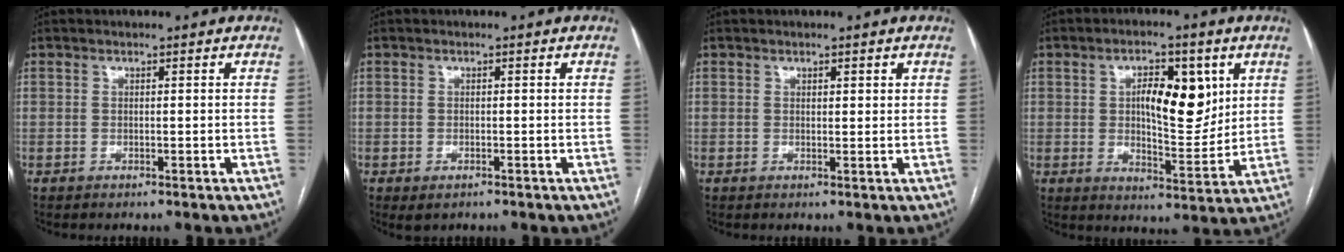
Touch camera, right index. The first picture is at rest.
{"total": 1.4, "force": [-0.7, 0.7, 1.0], "torque": [-0.013, -0.001, -0.003]}
{"total": 1.1, "force": [0.7, 0.4, 0.8], "torque": [-0.011, 0.001, 0.009]}
{"total": 10.2, "force": [3.0, 4.0, 8.8], "torque": [-0.135, 0.007, 0.052]}